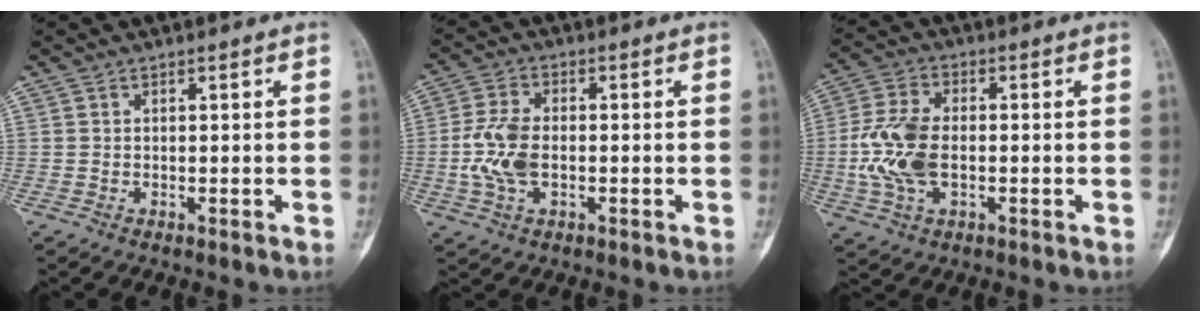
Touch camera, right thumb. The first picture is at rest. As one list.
[{"total": 8.5, "force": [-1.0, 4.9, 6.8], "torque": [-0.148, 0.008, -0.021]}, {"total": 11.4, "force": [-1.1, 6.6, 9.2], "torque": [-0.199, 0.009, -0.023]}]